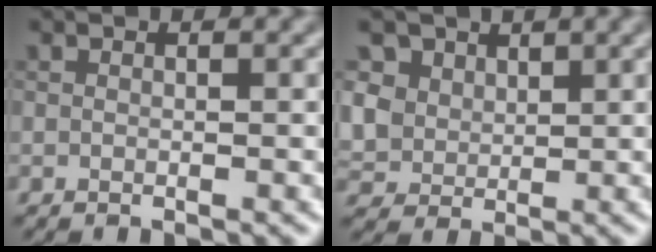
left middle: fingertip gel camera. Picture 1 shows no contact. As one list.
[{"total": 5.6, "force": [2.9, 4.3, 2.0], "torque": [-0.079, 0.001, 0.059]}]